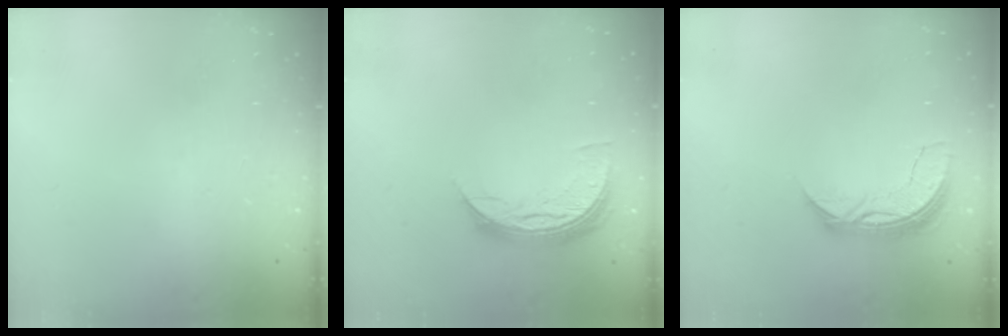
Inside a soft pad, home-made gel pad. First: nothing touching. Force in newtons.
{"total": 8.3, "press": 8.3, "slide": 0.5}
{"total": 7.2, "press": 7.2, "slide": 0.5}